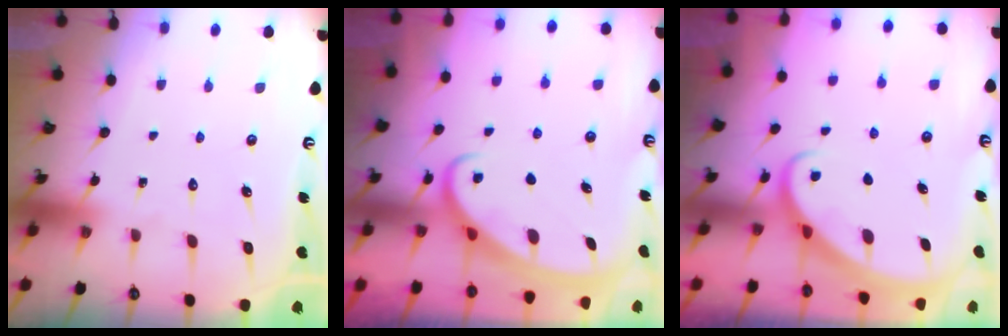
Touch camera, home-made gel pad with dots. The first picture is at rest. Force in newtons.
{"total": 2.7, "press": 2.6, "slide": 0.3}
{"total": 2.7, "press": 2.7, "slide": 0.2}